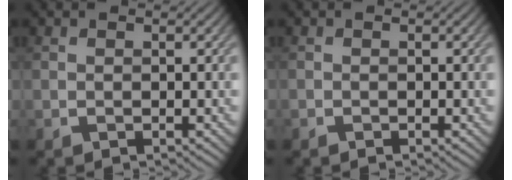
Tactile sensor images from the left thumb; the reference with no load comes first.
{"total": 0.0}